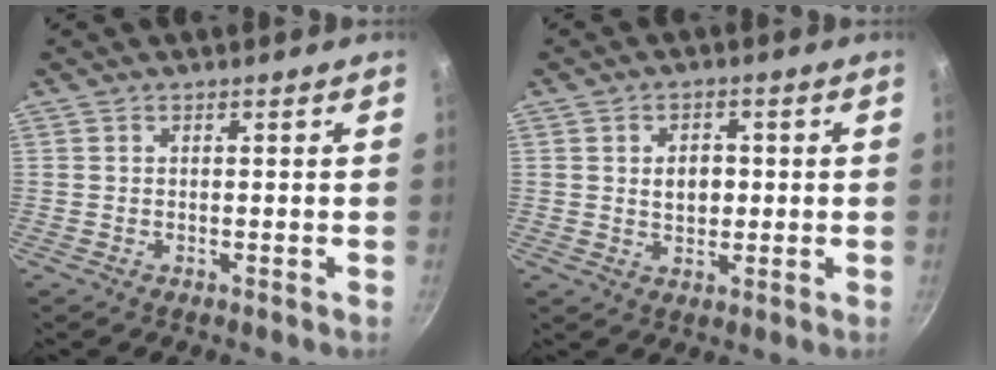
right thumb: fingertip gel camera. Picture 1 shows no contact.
{"total": 4.9, "force": [0.5, 3.5, 3.4], "torque": [-0.034, -0.001, 0.009]}